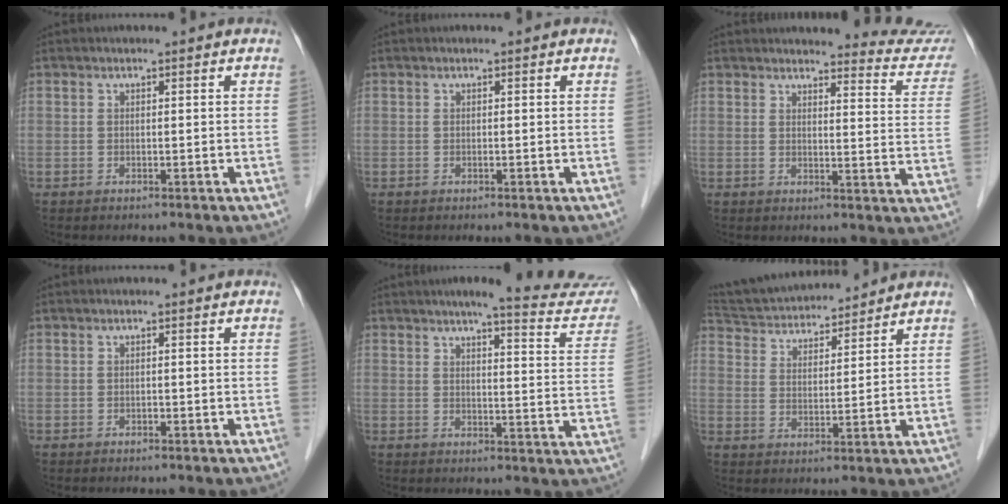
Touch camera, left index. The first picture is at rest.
{"total": 0.0}
{"total": 10.7, "force": [10.6, 0.5, 0.8], "torque": [0.010, -0.078, 0.096]}
{"total": 0.0}
{"total": 14.5, "force": [13.4, 0.8, 5.4], "torque": [-0.055, -0.052, 0.141]}
{"total": 16.2, "force": [15.2, 3.8, 4.2], "torque": [-0.077, 0.024, 0.249]}